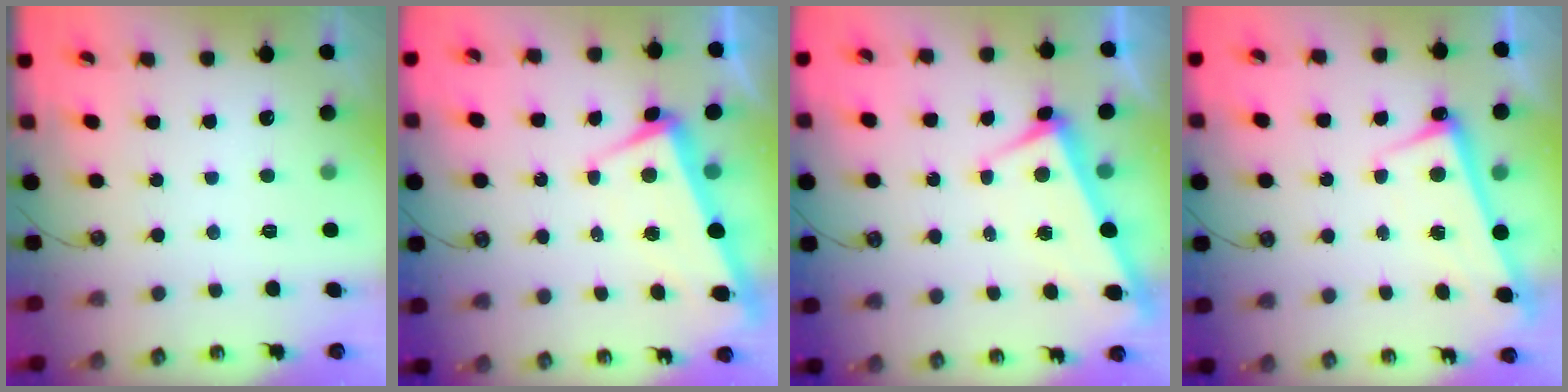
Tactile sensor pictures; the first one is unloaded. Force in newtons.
{"total": 2.0, "press": 1.8, "slide": 1.0}
{"total": 4.1, "press": 4.1, "slide": 0.4}
{"total": 2.8, "press": 2.6, "slide": 1.0}